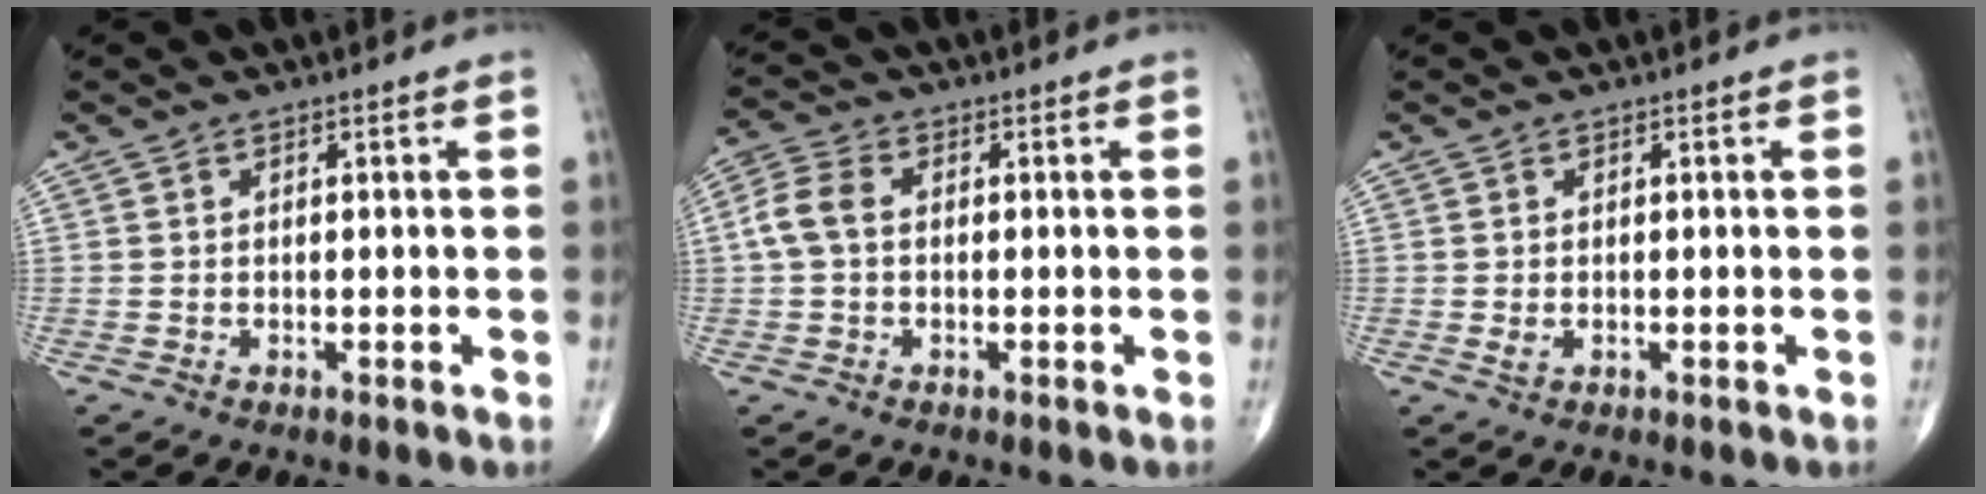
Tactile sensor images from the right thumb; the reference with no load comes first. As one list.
[{"total": 5.3, "force": [0.1, 3.6, 3.9], "torque": [-0.089, 0.016, -0.004]}, {"total": 1.0, "force": [-0.1, 0.6, 0.8], "torque": [-0.013, 0.001, 0.000]}]